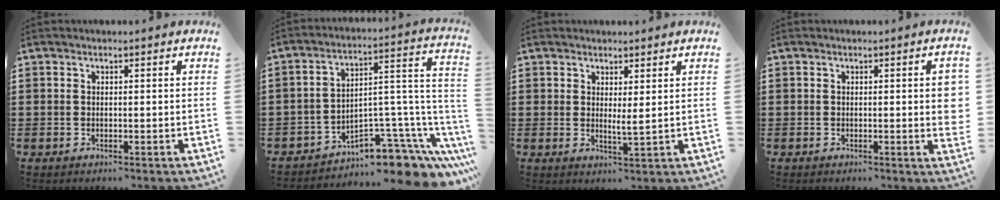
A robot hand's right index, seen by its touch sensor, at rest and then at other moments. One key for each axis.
{"total": 6.3, "fx": -4.7, "fy": 3.2, "fz": 2.7, "tx": -0.037, "ty": -0.007, "tz": -0.088}
{"total": 1.8, "fx": 1.4, "fy": 0.1, "fz": 1.1, "tx": -0.017, "ty": -0.002, "tz": 0.024}
{"total": 3.9, "fx": 0.1, "fy": 0.8, "fz": 3.8, "tx": -0.047, "ty": -0.005, "tz": -0.002}